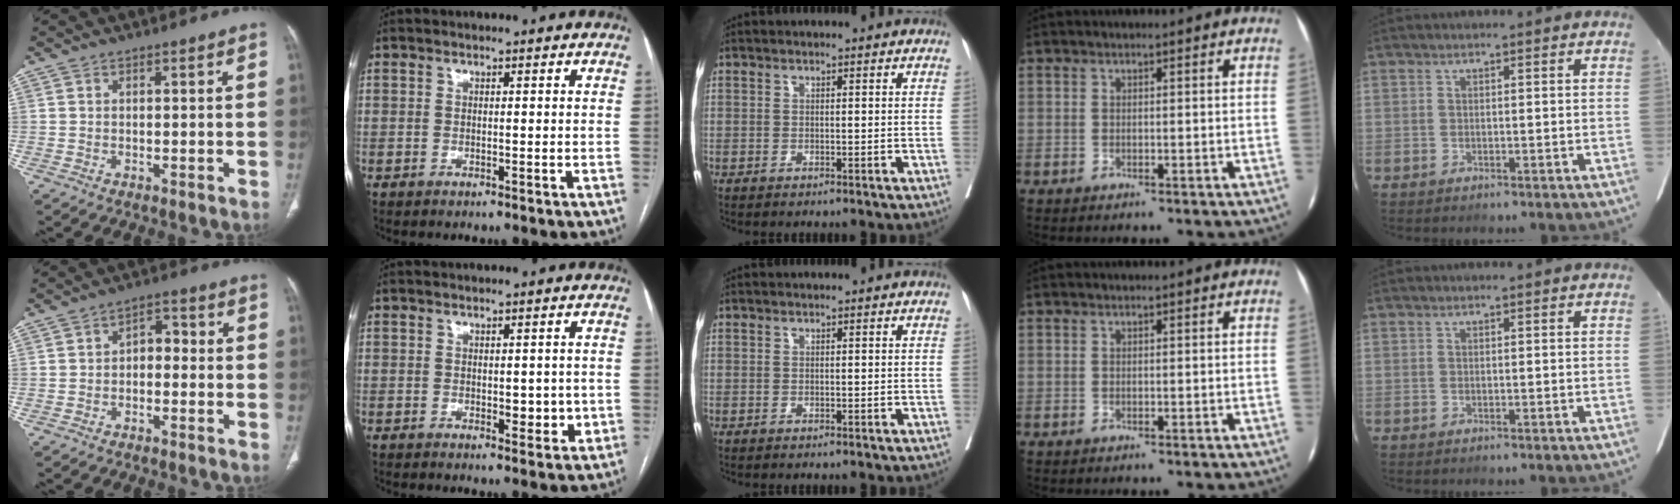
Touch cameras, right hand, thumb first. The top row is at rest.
{"thumb": {"total": 4.3, "force": [-0.7, 2.9, 3.1], "torque": [-0.030, 0.025, -0.022]}, "index": {"total": 3.6, "force": [-0.2, 2.0, 3.0], "torque": [-0.033, -0.001, 0.005]}}